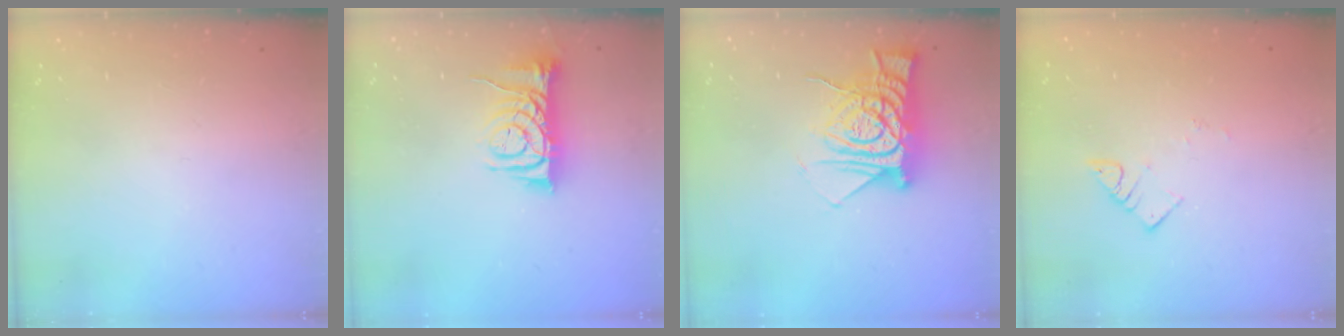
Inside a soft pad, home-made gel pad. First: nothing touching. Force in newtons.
{"total": 8.0, "press": 8.0, "slide": 0.1}
{"total": 12.5, "press": 12.5, "slide": 1.1}
{"total": 3.6, "press": 3.6, "slide": 0.3}